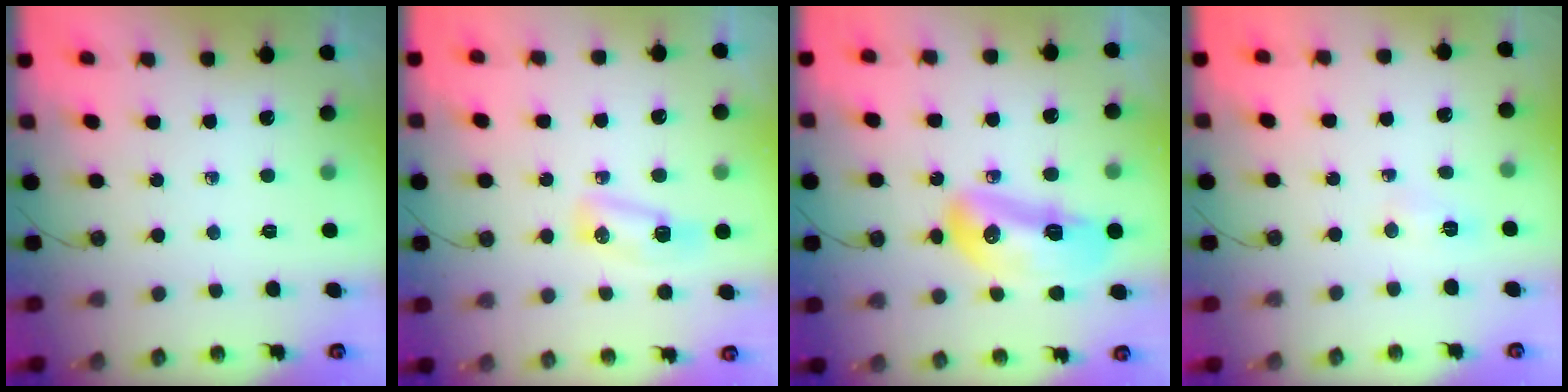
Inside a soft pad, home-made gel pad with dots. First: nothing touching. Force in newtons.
{"total": 6.3, "press": 6.3, "slide": 0.7}
{"total": 14.5, "press": 14.4, "slide": 1.7}
{"total": 3.4, "press": 1.8, "slide": 2.8}